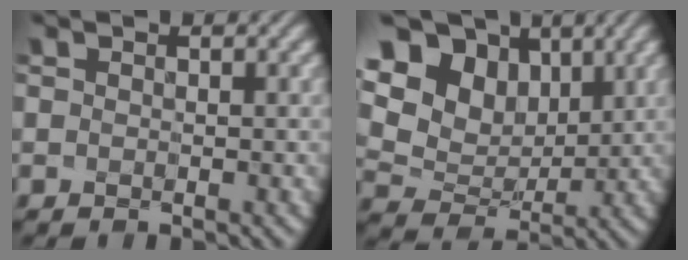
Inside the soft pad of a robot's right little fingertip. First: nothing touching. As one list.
[{"total": 11.2, "force": [4.8, 8.1, 5.9], "torque": [-0.119, 0.019, 0.094]}]